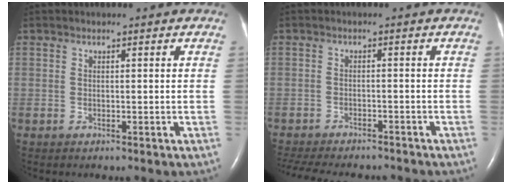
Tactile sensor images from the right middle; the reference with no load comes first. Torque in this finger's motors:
{"motor_torque": [0.47, -0.51, 0.06, 0.02]}